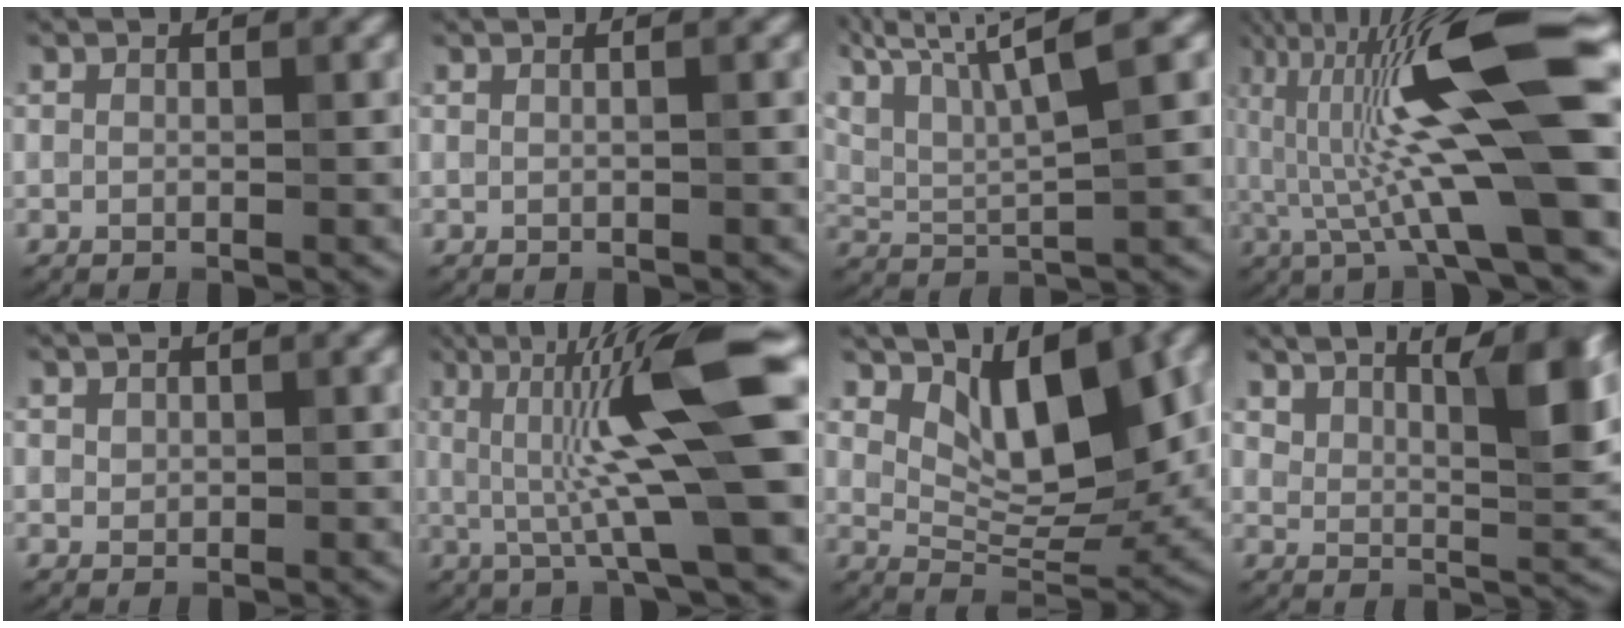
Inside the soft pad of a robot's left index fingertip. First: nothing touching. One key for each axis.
{"total": 1.1, "fx": 0.5, "fy": 0.5, "fz": 0.9, "tx": -0.007, "ty": -0.003, "tz": -0.005}
{"total": 9.9, "fx": 6.4, "fy": 2.1, "fz": 7.2, "tx": -0.132, "ty": 0.027, "tz": 0.100}
{"total": 13.5, "fx": 1.5, "fy": 2.4, "fz": 13.2, "tx": -0.221, "ty": 0.025, "tz": 0.024}
{"total": 0.7, "fx": 0.4, "fy": 0.5, "fz": 0.1, "tx": -0.001, "ty": -0.003, "tz": 0.011}
{"total": 11.5, "fx": 1.2, "fy": 1.8, "fz": 11.3, "tx": -0.175, "ty": 0.008, "tz": 0.019}
{"total": 8.0, "fx": 3.5, "fy": 3.6, "fz": 6.3, "tx": -0.095, "ty": -0.019, "tz": 0.060}
{"total": 7.6, "fx": 4.7, "fy": 2.1, "fz": 5.7, "tx": -0.082, "ty": 0.003, "tz": 0.083}